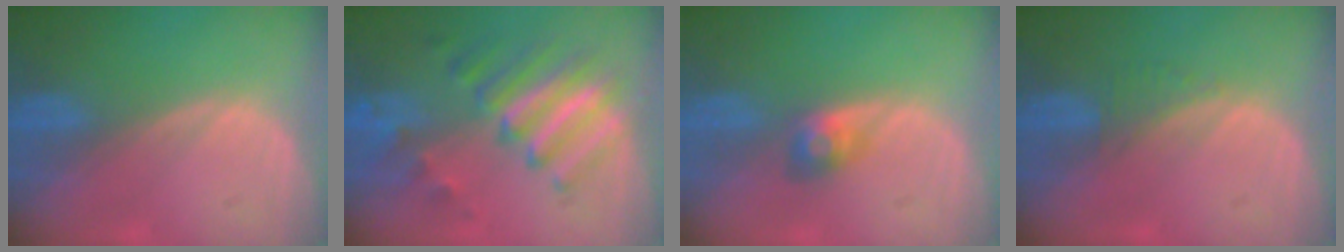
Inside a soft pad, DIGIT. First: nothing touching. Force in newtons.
{"total": 9.5, "press": 8.2, "slide": 4.9}
{"total": 2.9, "press": 2.7, "slide": 1.1}
{"total": 1.3, "press": 1.2, "slide": 0.4}